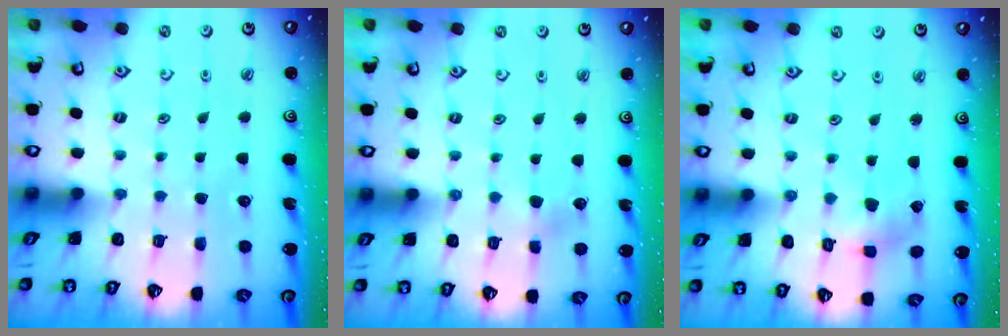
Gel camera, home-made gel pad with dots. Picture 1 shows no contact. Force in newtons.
{"total": 2.5, "press": 2.5, "slide": 0.2}
{"total": 2.3, "press": 2.3, "slide": 0.5}